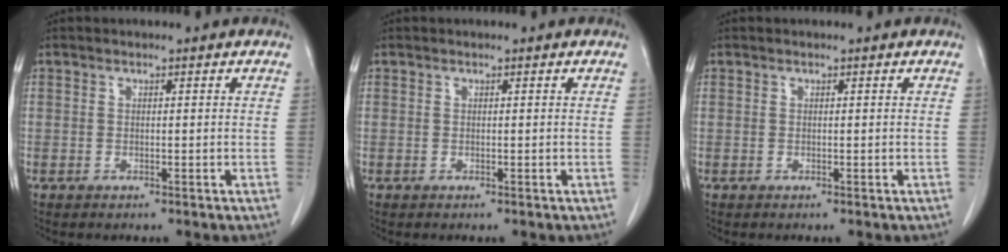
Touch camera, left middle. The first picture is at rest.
{"total": 0.0}
{"total": 0.0}